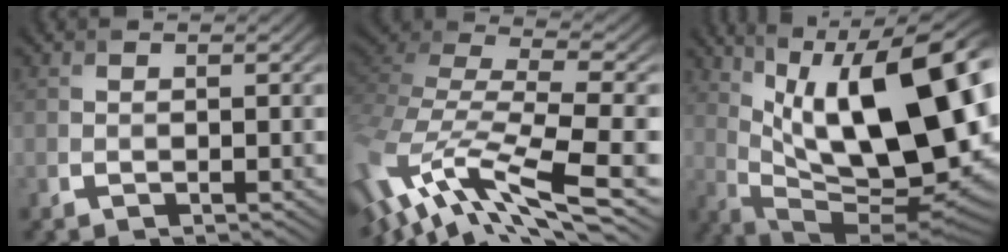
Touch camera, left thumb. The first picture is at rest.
{"total": 14.1, "force": [-5.7, 5.5, 11.7], "torque": [-0.294, -0.026, -0.082]}
{"total": 19.5, "force": [5.3, 7.6, 17.1], "torque": [-0.273, 0.023, 0.098]}